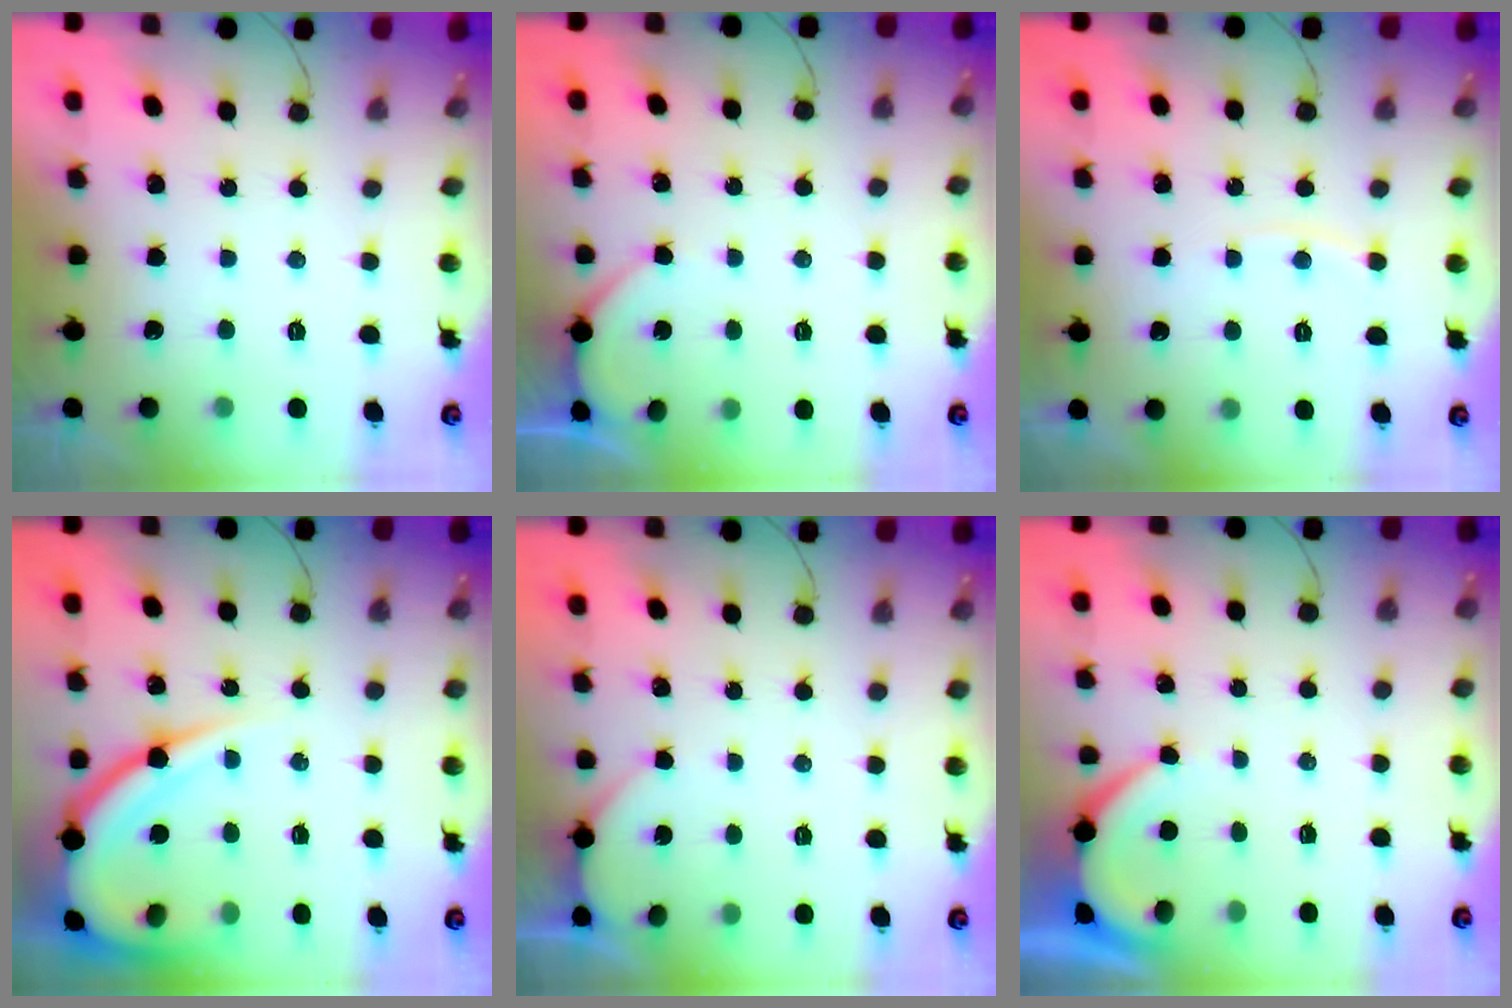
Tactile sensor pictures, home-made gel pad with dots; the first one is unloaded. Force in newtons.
{"total": 2.7, "press": 2.6, "slide": 0.4}
{"total": 5.1, "press": 5.1, "slide": 0.3}
{"total": 14.6, "press": 14.5, "slide": 1.5}
{"total": 1.9, "press": 1.9, "slide": 0.3}
{"total": 4.1, "press": 4.0, "slide": 0.5}